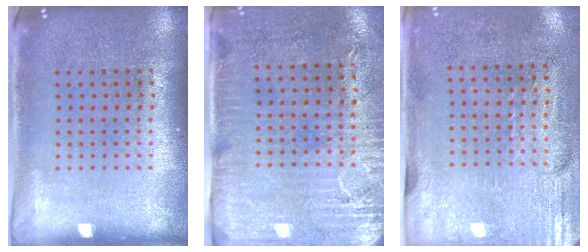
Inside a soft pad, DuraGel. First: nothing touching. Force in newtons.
{"total": 3.0, "press": 2.5, "slide": 1.7}
{"total": 2.9, "press": 2.5, "slide": 1.5}